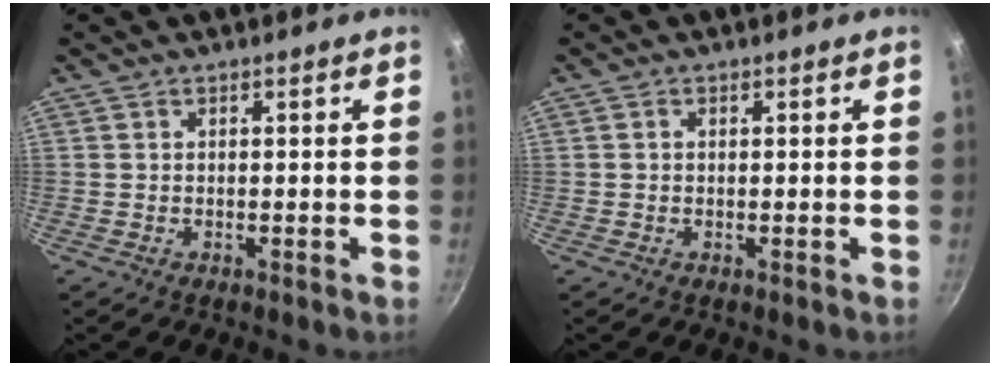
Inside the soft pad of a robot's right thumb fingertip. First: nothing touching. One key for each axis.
{"total": 0.6, "fx": 0.0, "fy": 0.5, "fz": 0.4, "tx": -0.006, "ty": 0.003, "tz": -0.001}